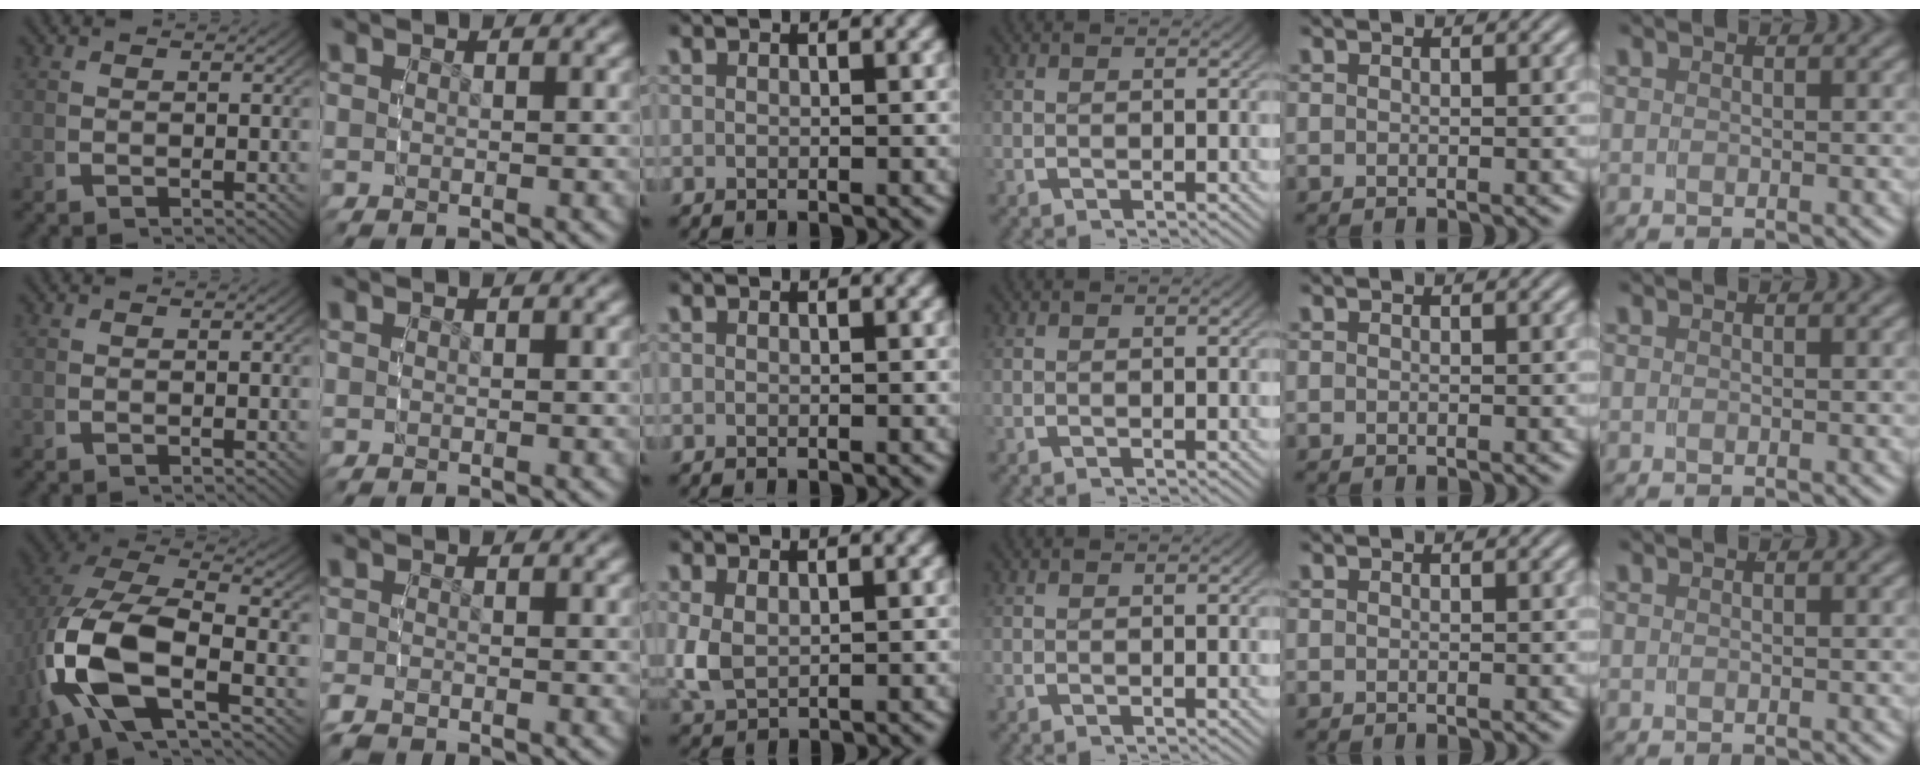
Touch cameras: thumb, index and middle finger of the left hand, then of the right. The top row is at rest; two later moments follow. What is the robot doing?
{"motion": "grasp_and_lifting", "object": "camera"}